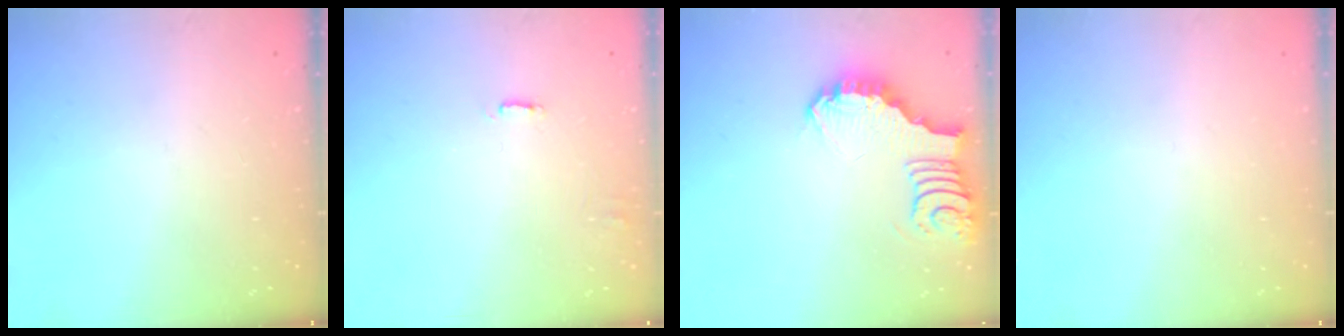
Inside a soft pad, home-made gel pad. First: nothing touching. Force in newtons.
{"total": 2.0, "press": 2.0, "slide": 0.1}
{"total": 4.0, "press": 3.9, "slide": 0.3}
{"total": 0.0}